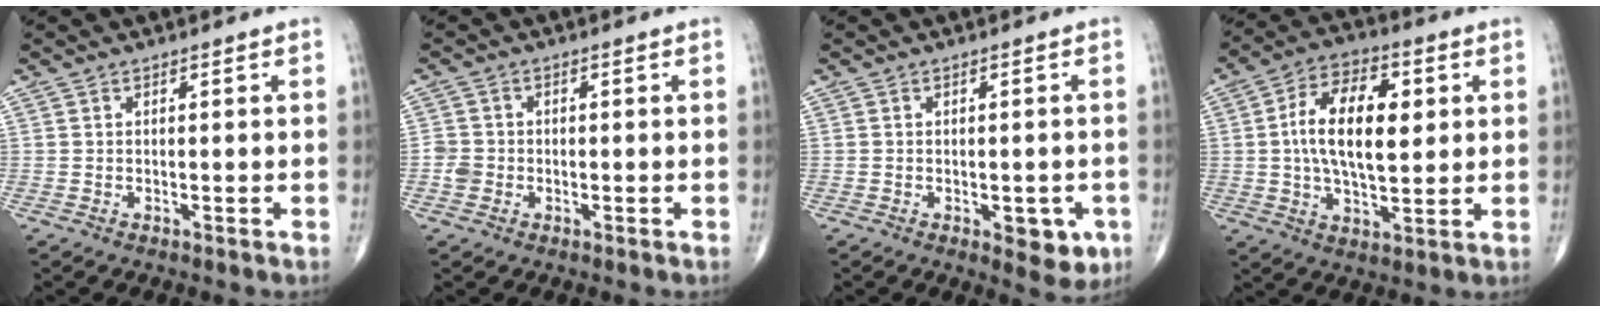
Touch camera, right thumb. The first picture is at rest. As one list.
[{"total": 2.6, "force": [-0.8, 2.3, 0.9], "torque": [-0.008, 0.008, -0.019]}, {"total": 5.9, "force": [-2.1, 2.9, 4.7], "torque": [-0.036, 0.000, -0.020]}, {"total": 15.0, "force": [2.1, 7.6, 12.8], "torque": [-0.208, 0.005, 0.031]}]